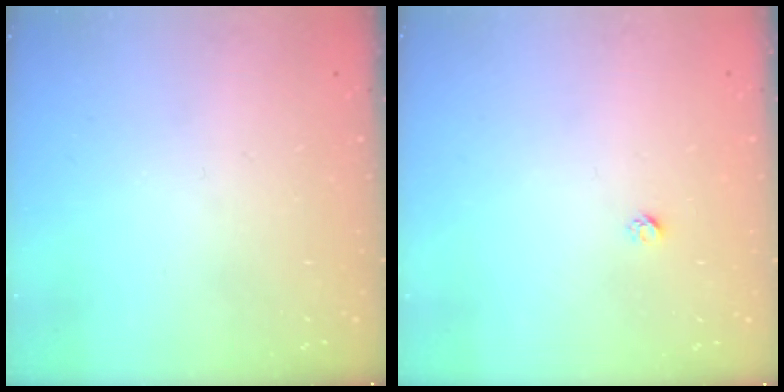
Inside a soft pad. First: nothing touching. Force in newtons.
{"total": 1.9, "press": 1.9, "slide": 0.1}